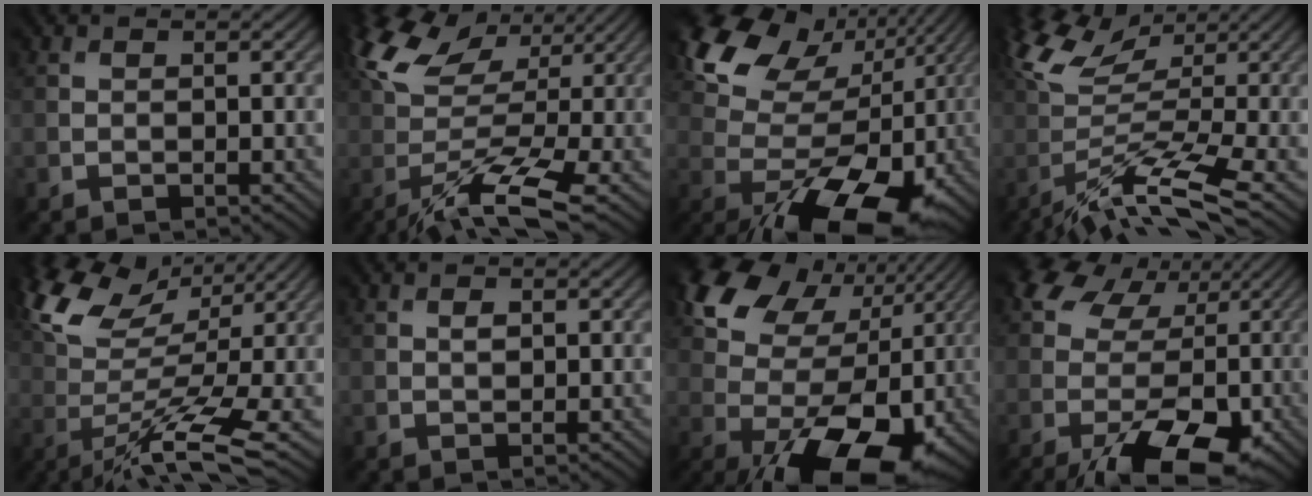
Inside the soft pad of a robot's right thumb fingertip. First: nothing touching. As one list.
[{"total": 12.7, "force": [1.1, 5.5, 11.4], "torque": [-0.232, 0.003, 0.022]}, {"total": 17.8, "force": [1.7, 11.3, 13.6], "torque": [-0.196, 0.007, 0.062]}, {"total": 11.6, "force": [-2.2, 4.1, 10.6], "torque": [-0.216, 0.010, -0.031]}, {"total": 11.9, "force": [3.9, 4.3, 10.4], "torque": [-0.208, -0.002, 0.074]}, {"total": 0.6, "force": [0.1, 0.5, 0.4], "torque": [-0.006, -0.003, 0.004]}, {"total": 18.6, "force": [0.8, 12.1, 14.0], "torque": [-0.209, 0.000, 0.043]}, {"total": 15.3, "force": [-3.4, 9.6, 11.5], "torque": [-0.194, -0.022, -0.030]}]